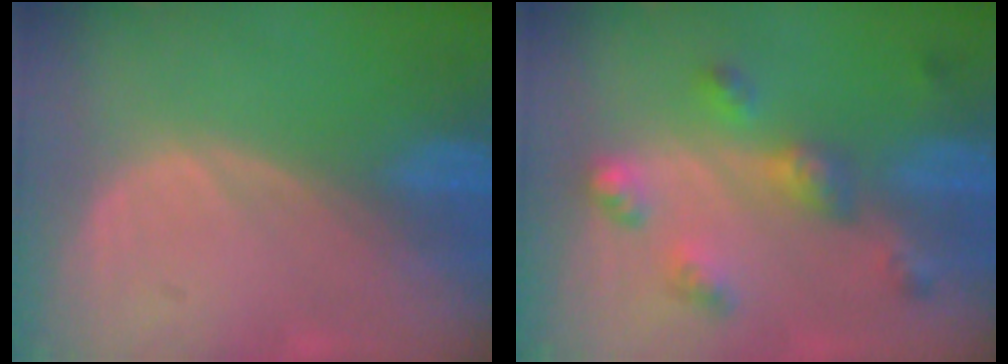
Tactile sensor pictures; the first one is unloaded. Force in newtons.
{"total": 6.5, "press": 5.8, "slide": 3.0}